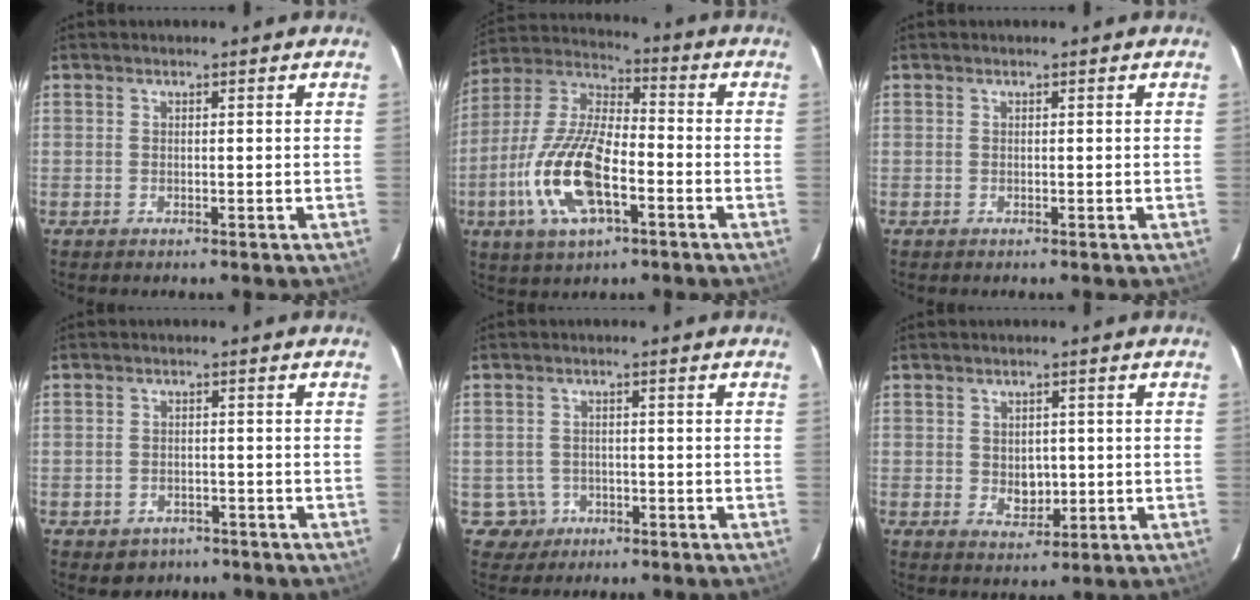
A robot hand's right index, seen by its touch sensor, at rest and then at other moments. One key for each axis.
{"total": 17.3, "fx": -5.9, "fy": 7.0, "fz": 14.7, "tx": -0.316, "ty": -0.009, "tz": -0.113}
{"total": 0.0}
{"total": 4.2, "fx": -2.7, "fy": 3.1, "fz": 0.8, "tx": -0.025, "ty": 0.005, "tz": -0.032}
{"total": 4.1, "fx": -1.5, "fy": 3.8, "fz": -0.1, "tx": -0.010, "ty": 0.016, "tz": -0.022}
{"total": 4.3, "fx": -0.2, "fy": 3.5, "fz": 2.5, "tx": -0.039, "ty": -0.001, "tz": 0.004}